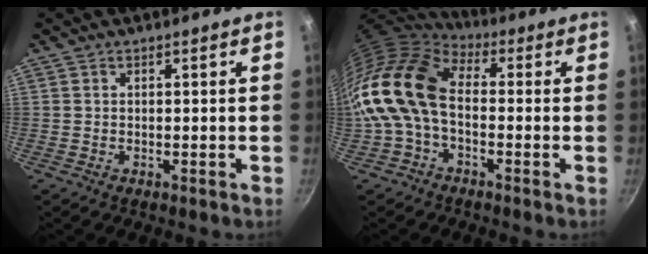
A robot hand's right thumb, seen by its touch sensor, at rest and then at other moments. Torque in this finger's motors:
{"motor_torque": [0.99, 3.22, 2.08, -0.69, 0.38]}